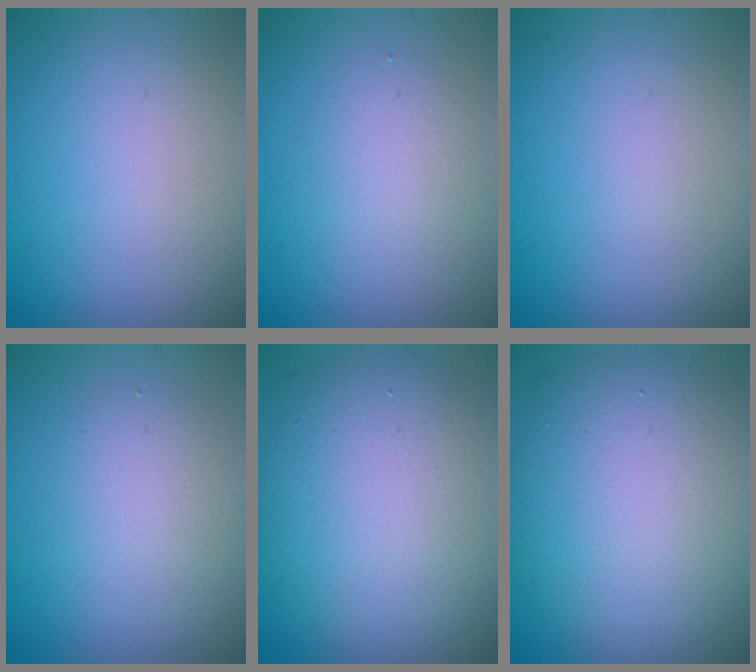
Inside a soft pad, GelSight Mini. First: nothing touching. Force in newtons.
{"total": 2.3, "press": 2.3, "slide": 0.2}
{"total": 0.0}
{"total": 2.0, "press": 2.0, "slide": 0.2}
{"total": 10.4, "press": 10.4, "slide": 0.3}
{"total": 11.5, "press": 11.4, "slide": 0.7}